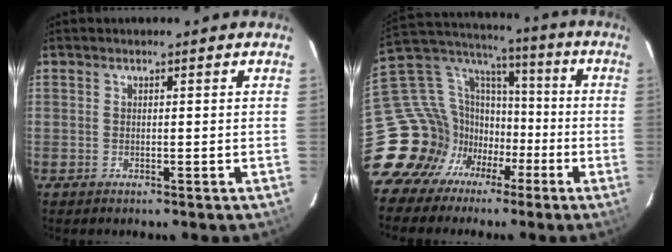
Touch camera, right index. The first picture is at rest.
{"total": 19.3, "force": [-10.4, 15.5, 5.2], "torque": [-0.125, 0.062, -0.174]}